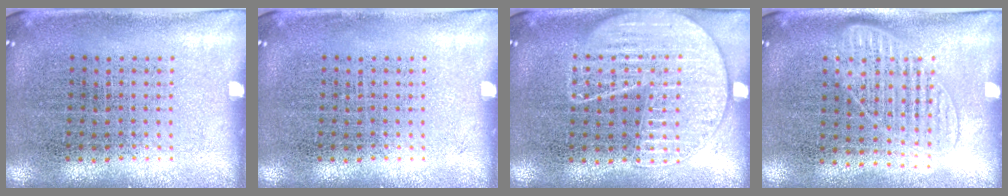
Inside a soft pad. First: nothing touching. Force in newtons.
{"total": 0.0}
{"total": 1.5, "press": 1.5, "slide": 0.1}
{"total": 1.2, "press": 1.1, "slide": 0.4}